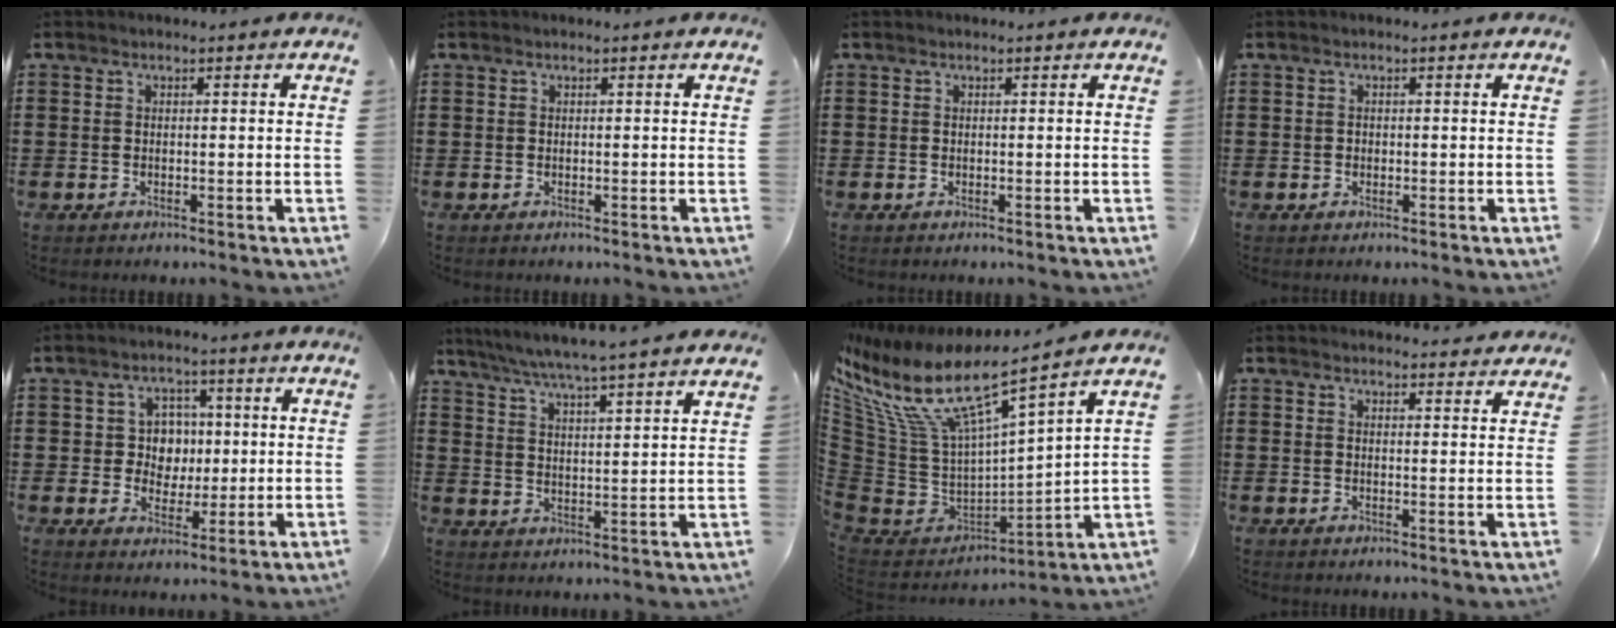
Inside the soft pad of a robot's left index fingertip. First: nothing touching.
{"total": 0.0}
{"total": 0.0}
{"total": 0.6, "force": [-0.1, 0.5, 0.3], "torque": [-0.008, 0.002, -0.002]}
{"total": 5.4, "force": [0.8, 5.0, 2.0], "torque": [-0.047, 0.010, 0.008]}
{"total": 5.5, "force": [5.0, -1.1, 2.0], "torque": [-0.060, -0.035, 0.083]}
{"total": 10.7, "force": [6.6, 2.5, 8.0], "torque": [-0.195, -0.055, 0.101]}
{"total": 2.5, "force": [2.4, 0.1, 0.2], "torque": [-0.003, -0.009, 0.045]}